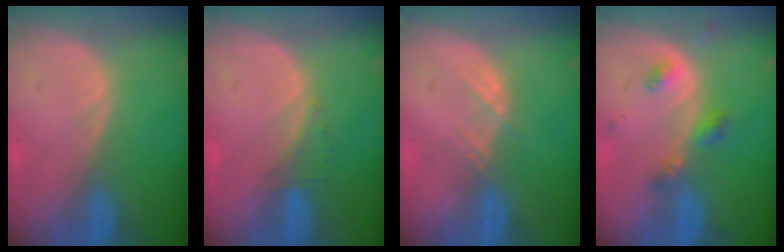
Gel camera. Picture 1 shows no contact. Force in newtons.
{"total": 1.7, "press": 1.6, "slide": 0.7}
{"total": 1.9, "press": 1.8, "slide": 0.8}
{"total": 3.9, "press": 3.9, "slide": 0.7}